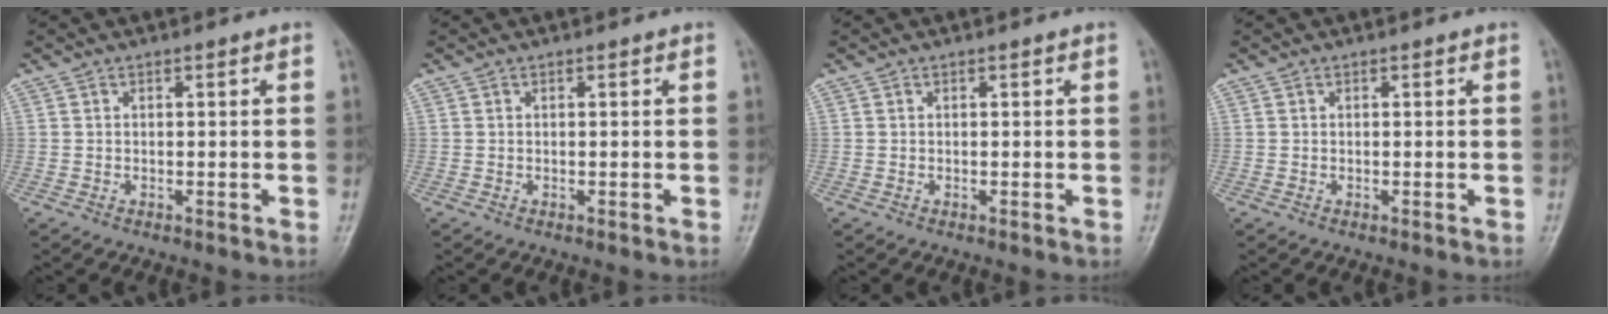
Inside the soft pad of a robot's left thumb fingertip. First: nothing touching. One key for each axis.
{"total": 0.0}
{"total": 0.0}
{"total": 0.0}